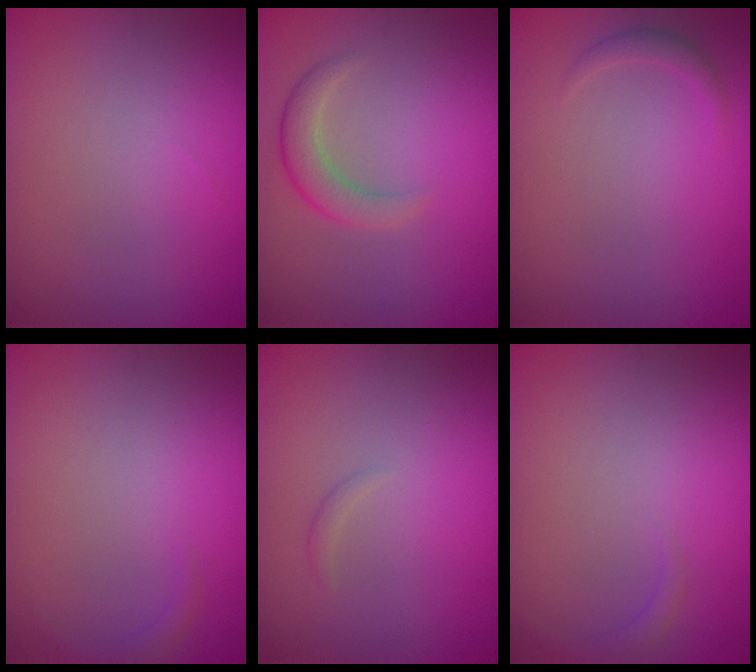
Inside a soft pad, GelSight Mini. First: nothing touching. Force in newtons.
{"total": 2.6, "press": 2.6, "slide": 0.0}
{"total": 0.9, "press": 0.9, "slide": 0.0}
{"total": 0.8, "press": 0.8, "slide": 0.0}
{"total": 0.5, "press": 0.5, "slide": 0.0}
{"total": 0.8, "press": 0.8, "slide": 0.1}